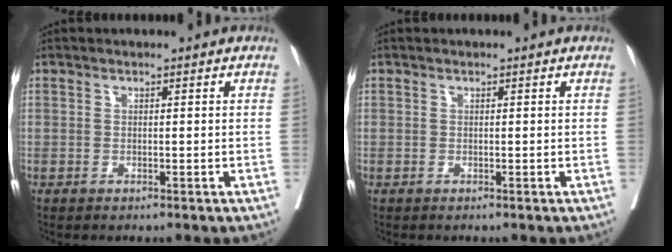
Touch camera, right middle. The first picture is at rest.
{"total": 0.0}